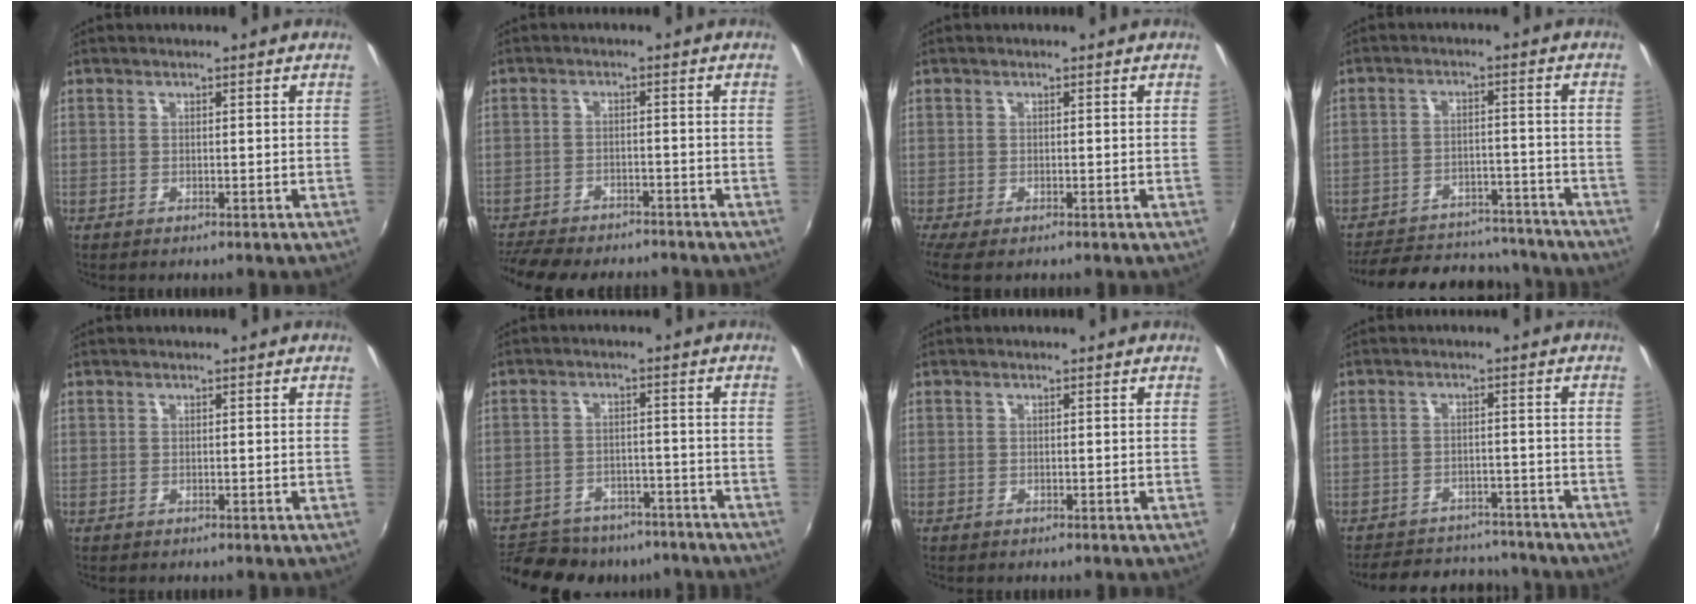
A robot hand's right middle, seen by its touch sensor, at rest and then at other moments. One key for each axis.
{"total": 12.6, "fx": -11.1, "fy": 3.4, "fz": 4.9, "tx": -0.119, "ty": -0.020, "tz": -0.171}
{"total": 3.7, "fx": -2.2, "fy": 1.0, "fz": 2.7, "tx": -0.055, "ty": -0.018, "tz": -0.036}
{"total": 21.0, "fx": -18.3, "fy": 7.5, "fz": 7.2, "tx": -0.154, "ty": 0.029, "tz": -0.227}
{"total": 0.0}
{"total": 19.2, "fx": -15.9, "fy": 8.1, "fz": 7.1, "tx": -0.161, "ty": 0.005, "tz": -0.212}
{"total": 0.6, "fx": -0.4, "fy": 0.4, "fz": 0.0, "tx": 0.000, "ty": 0.002, "tz": -0.007}
{"total": 14.1, "fx": -12.4, "fy": 5.2, "fz": 4.3, "tx": -0.104, "ty": 0.024, "tz": -0.162}